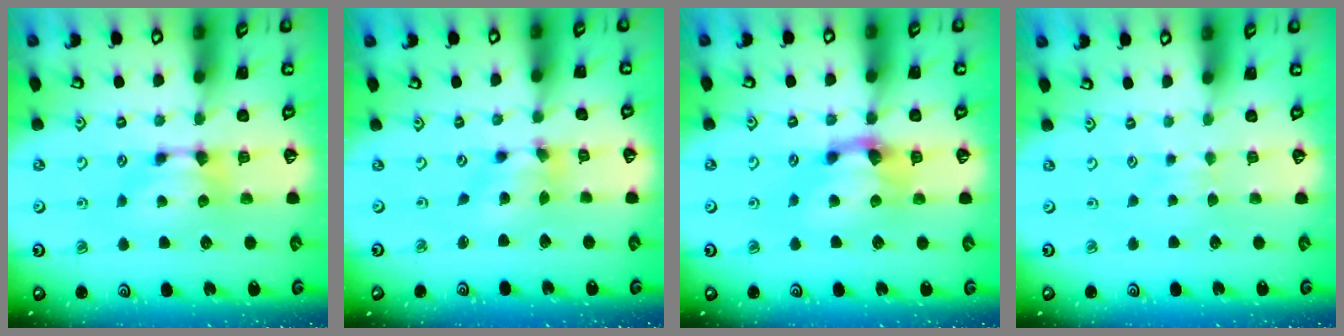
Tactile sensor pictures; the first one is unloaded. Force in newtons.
{"total": 3.4, "press": 3.0, "slide": 1.6}
{"total": 2.3, "press": 1.4, "slide": 1.8}
{"total": 2.6, "press": 2.6, "slide": 0.4}